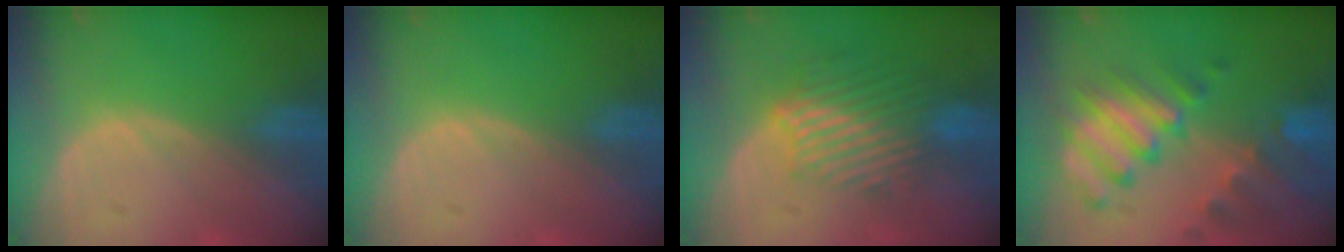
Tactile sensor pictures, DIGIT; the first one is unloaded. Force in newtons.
{"total": 0.0}
{"total": 9.5, "press": 8.0, "slide": 5.1}
{"total": 10.0, "press": 8.8, "slide": 4.8}